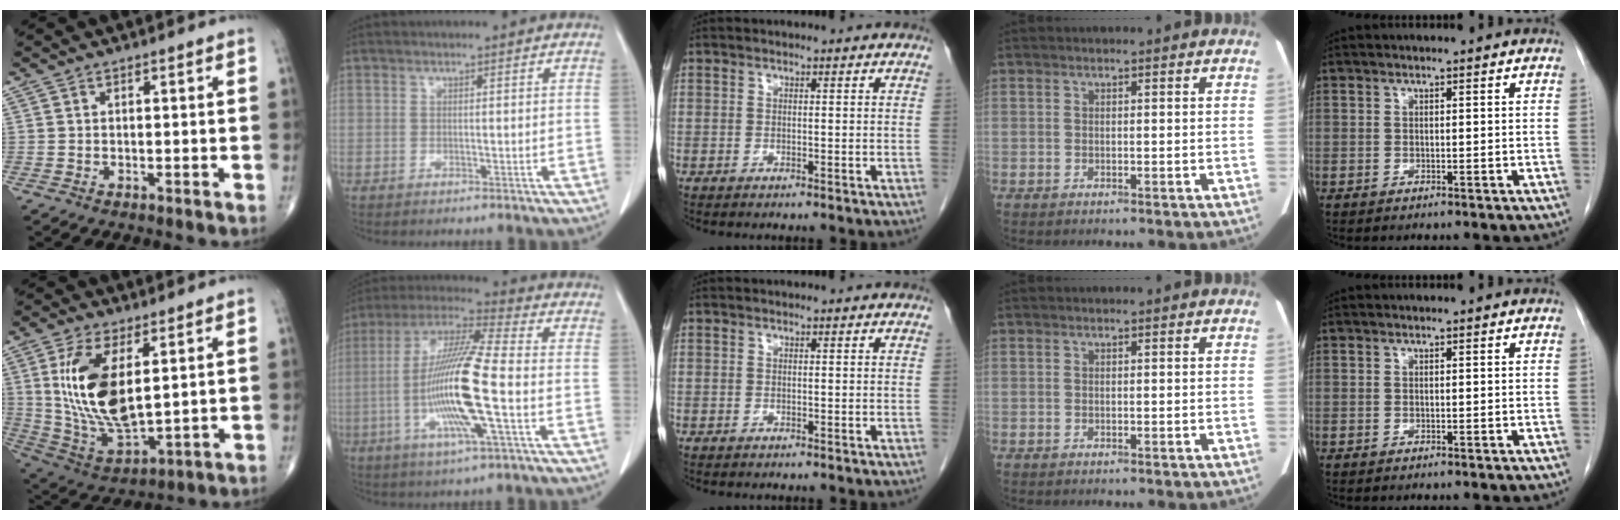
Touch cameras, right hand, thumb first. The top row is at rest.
{"thumb": {"total": 17.0, "force": [3.9, 7.8, 14.6], "torque": [-0.284, -0.023, 0.092]}, "index": {"total": 15.9, "force": [-3.2, 0.4, 15.6], "torque": [-0.315, -0.007, -0.069]}}